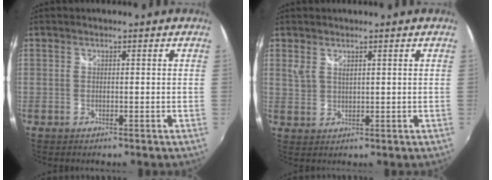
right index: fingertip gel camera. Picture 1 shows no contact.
{"total": 2.3, "force": [1.7, 1.0, 1.2], "torque": [-0.022, -0.003, 0.032]}